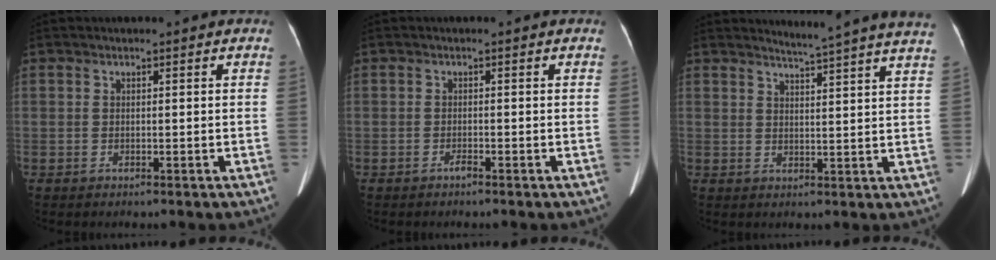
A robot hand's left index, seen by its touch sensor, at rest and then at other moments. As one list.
[{"total": 0.6, "force": [-0.5, -0.1, 0.3], "torque": [-0.008, -0.001, -0.009]}, {"total": 12.3, "force": [11.5, -1.9, 3.9], "torque": [-0.061, -0.052, 0.128]}]